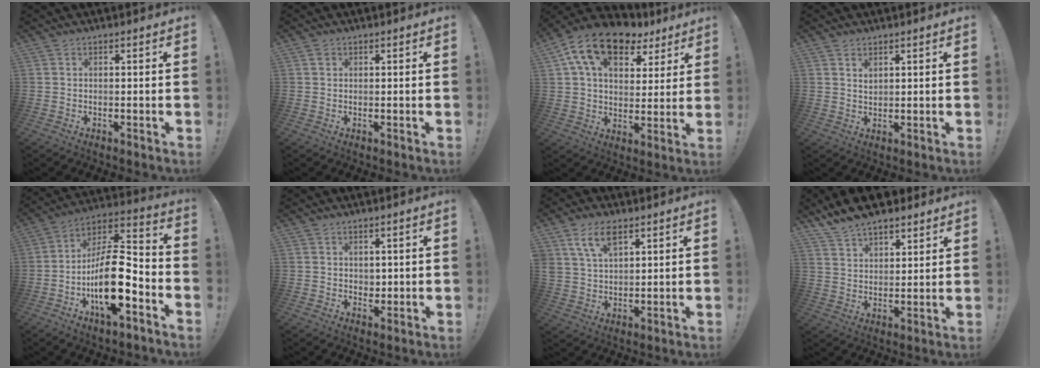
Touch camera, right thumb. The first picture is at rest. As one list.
[{"total": 0.8, "force": [0.4, 0.7, 0.2], "torque": [-0.002, 0.002, 0.008]}, {"total": 15.8, "force": [8.8, 9.2, 9.4], "torque": [-0.164, -0.039, 0.159]}, {"total": 1.7, "force": [1.3, 0.9, 0.8], "torque": [-0.006, -0.011, 0.022]}, {"total": 18.7, "force": [-6.6, 7.4, 15.9], "torque": [-0.282, 0.037, -0.104]}, {"total": 2.6, "force": [1.4, 2.1, 0.4], "torque": [0.003, -0.010, 0.023]}, {"total": 8.6, "force": [5.1, 4.6, 5.2], "torque": [-0.097, -0.009, 0.097]}, {"total": 10.1, "force": [8.7, 4.0, 3.0], "torque": [-0.063, -0.061, 0.168]}]